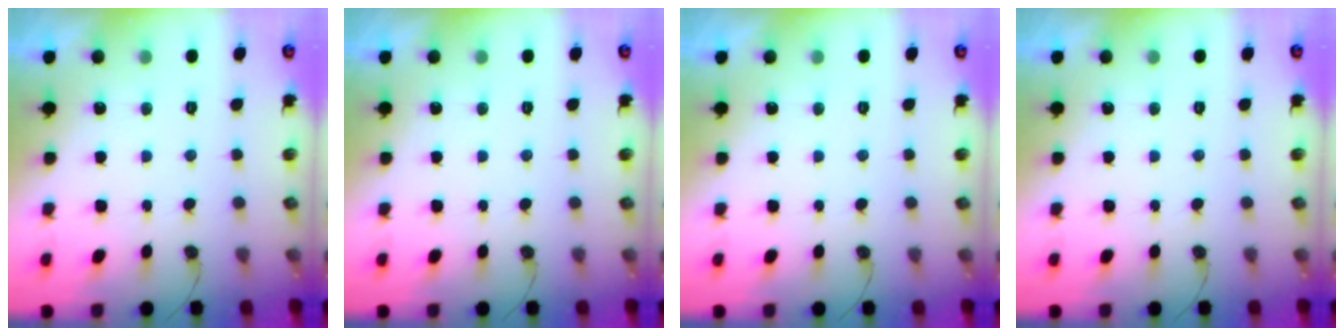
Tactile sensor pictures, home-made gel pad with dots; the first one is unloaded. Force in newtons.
{"total": 0.0}
{"total": 0.0}
{"total": 0.0}